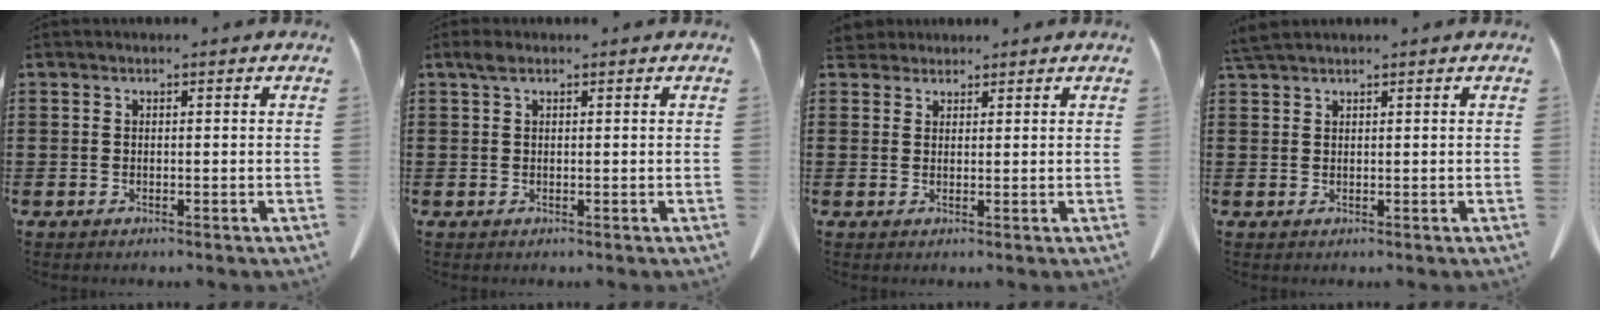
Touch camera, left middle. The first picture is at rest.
{"total": 1.4, "force": [0.6, 0.7, 1.0], "torque": [-0.025, 0.004, 0.011]}
{"total": 2.4, "force": [2.2, 0.9, 0.4], "torque": [-0.016, 0.003, 0.044]}
{"total": 1.9, "force": [1.7, 0.1, 0.8], "torque": [-0.022, -0.002, 0.033]}